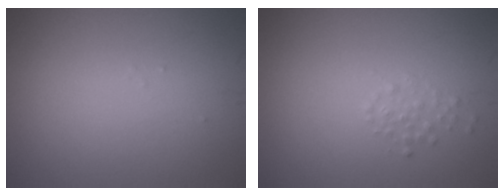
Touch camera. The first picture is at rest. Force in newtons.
{"total": 1.0, "press": 1.0, "slide": 0.1}